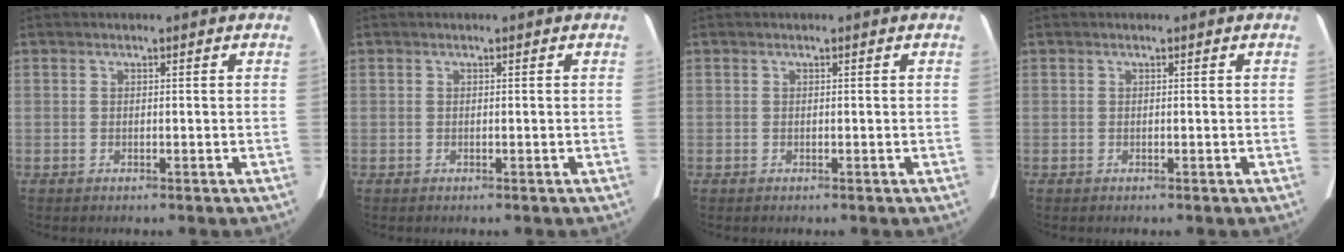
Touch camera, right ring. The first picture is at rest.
{"total": 0.0}
{"total": 0.0}
{"total": 0.0}